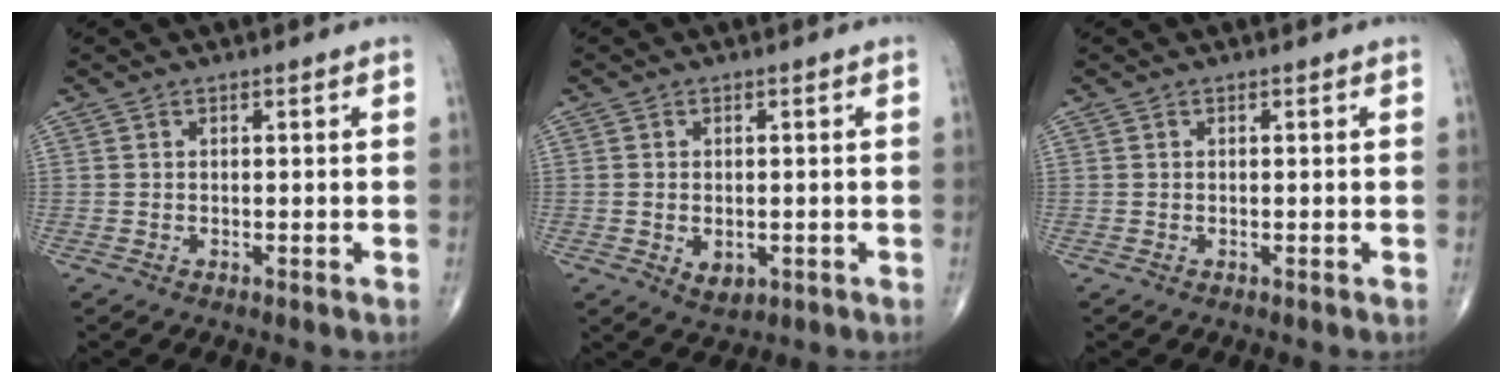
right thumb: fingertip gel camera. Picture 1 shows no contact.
{"total": 3.6, "force": [-0.8, 2.5, 2.5], "torque": [-0.028, -0.002, -0.003]}
{"total": 0.0}